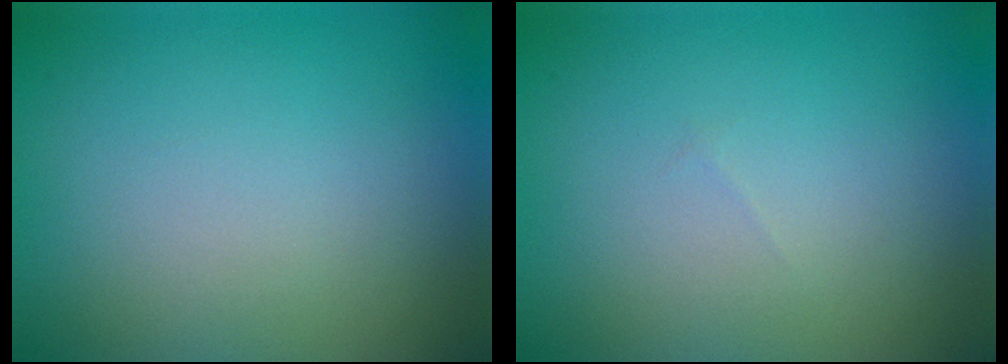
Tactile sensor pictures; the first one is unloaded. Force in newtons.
{"total": 0.0}